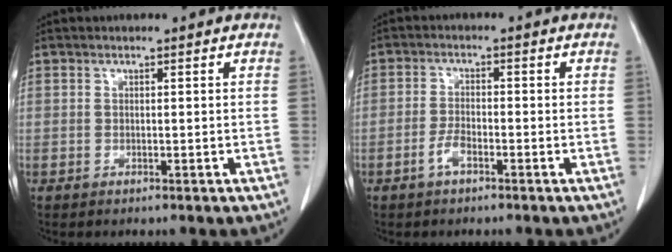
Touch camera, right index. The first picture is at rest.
{"total": 2.8, "force": [-1.6, 0.8, 2.0], "torque": [-0.041, 0.003, -0.035]}